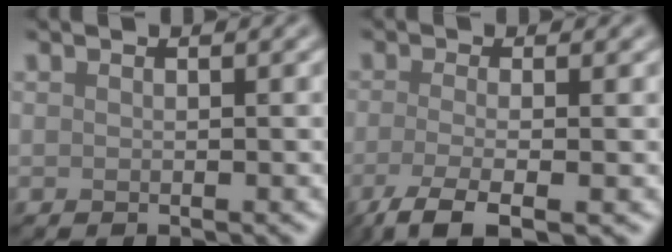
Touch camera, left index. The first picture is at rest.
{"total": 4.5, "force": [-2.1, 1.2, 3.8], "torque": [-0.071, -0.010, -0.051]}